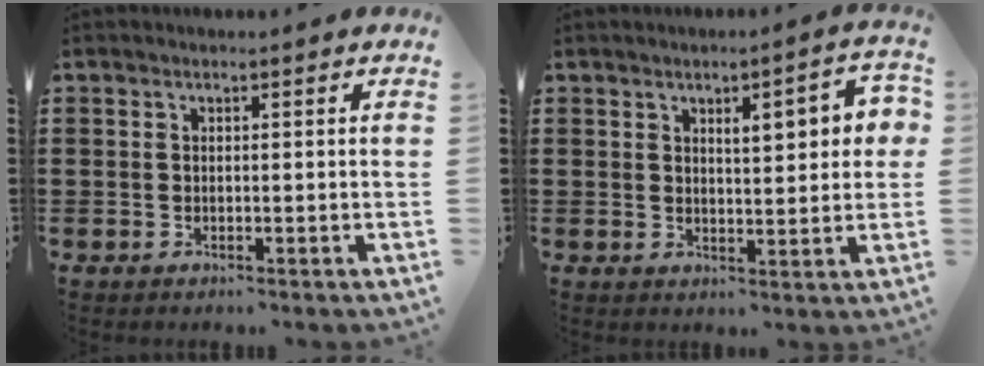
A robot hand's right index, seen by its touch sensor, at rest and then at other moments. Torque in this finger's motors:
{"motor_torque": [1.00, 0.00, 0.30, 0.04]}